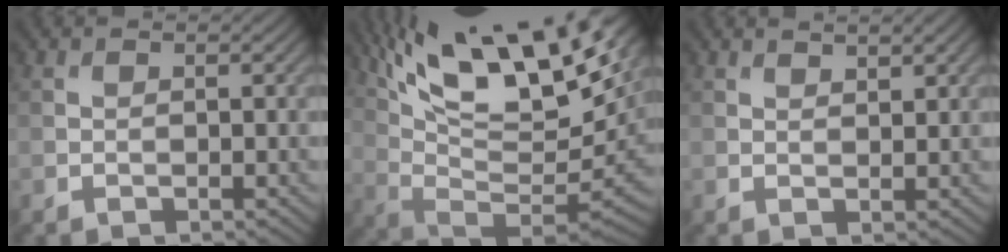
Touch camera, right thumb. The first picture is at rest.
{"total": 19.2, "force": [10.8, 5.2, 15.0], "torque": [-0.265, 0.011, 0.187]}
{"total": 1.9, "force": [1.5, 0.3, 1.1], "torque": [-0.022, -0.001, 0.027]}